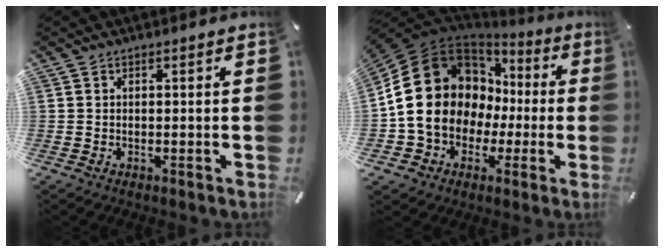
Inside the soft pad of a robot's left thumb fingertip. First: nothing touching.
{"total": 18.8, "force": [-0.3, 16.2, 9.6], "torque": [-0.179, -0.008, 0.006]}